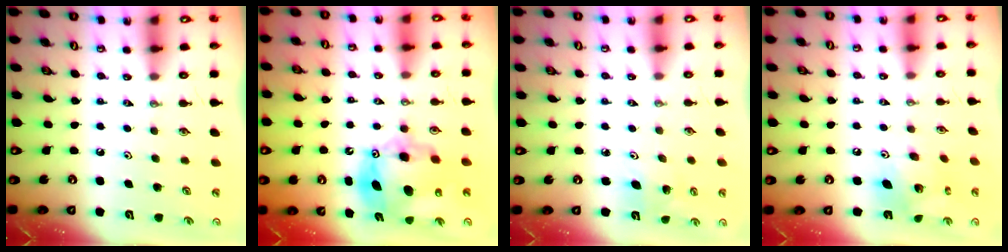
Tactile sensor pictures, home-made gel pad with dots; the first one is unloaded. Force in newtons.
{"total": 15.4, "press": 15.3, "slide": 1.6}
{"total": 4.8, "press": 4.7, "slide": 1.2}
{"total": 12.3, "press": 12.2, "slide": 1.1}